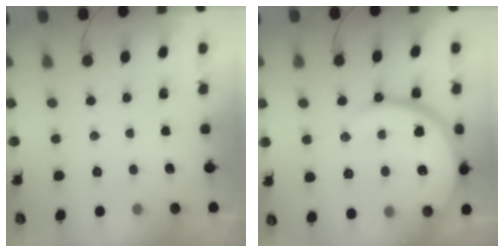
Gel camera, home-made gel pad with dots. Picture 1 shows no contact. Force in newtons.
{"total": 18.6, "press": 18.6, "slide": 1.0}